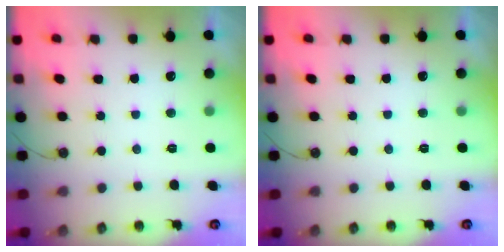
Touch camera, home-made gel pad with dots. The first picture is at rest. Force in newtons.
{"total": 0.0}